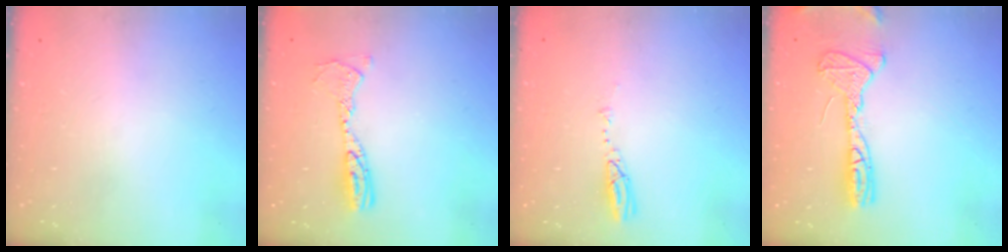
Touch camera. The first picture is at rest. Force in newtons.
{"total": 10.6, "press": 10.6, "slide": 0.9}
{"total": 3.7, "press": 3.7, "slide": 0.4}
{"total": 12.5, "press": 12.3, "slide": 2.3}